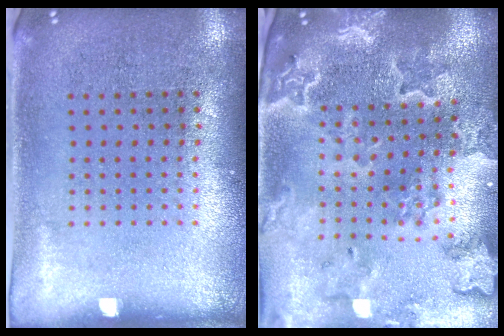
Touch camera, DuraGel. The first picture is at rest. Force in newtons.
{"total": 2.7, "press": 2.5, "slide": 0.9}